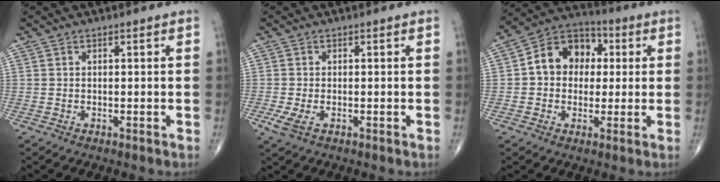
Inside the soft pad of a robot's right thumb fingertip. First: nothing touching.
{"total": 2.8, "force": [-0.9, 1.4, 2.3], "torque": [-0.060, -0.006, -0.017]}
{"total": 11.9, "force": [1.7, 9.5, 7.0], "torque": [-0.076, 0.024, 0.016]}